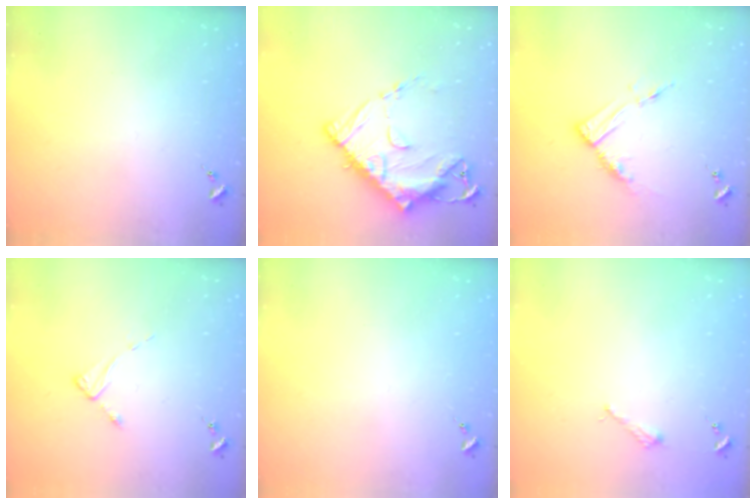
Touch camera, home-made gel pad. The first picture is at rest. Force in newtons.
{"total": 16.9, "press": 16.8, "slide": 1.6}
{"total": 8.8, "press": 8.8, "slide": 0.6}
{"total": 2.6, "press": 2.6, "slide": 0.4}
{"total": 0.0}
{"total": 2.2, "press": 2.2, "slide": 0.3}